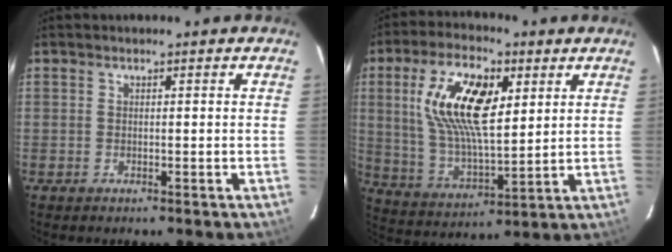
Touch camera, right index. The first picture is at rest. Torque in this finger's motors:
{"motor_torque": [1.31, 0.83, 0.91, 0.21]}